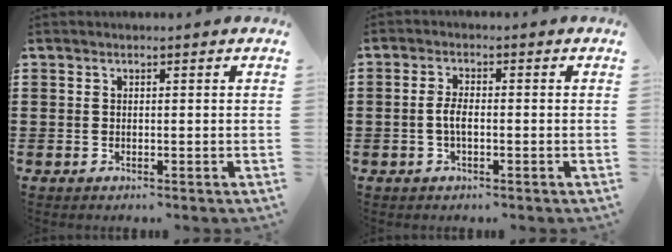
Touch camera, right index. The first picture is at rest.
{"total": 2.8, "force": [-0.6, 0.9, 2.6], "torque": [-0.063, -0.005, -0.015]}